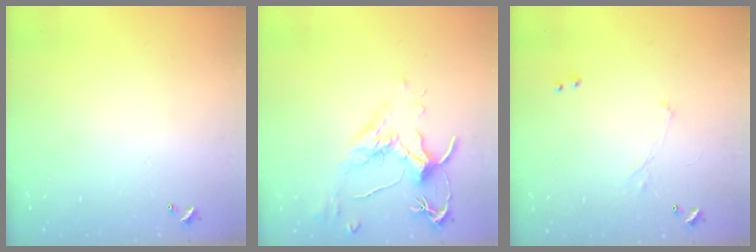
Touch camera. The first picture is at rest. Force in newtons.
{"total": 1.6, "press": 1.4, "slide": 0.7}
{"total": 0.7, "press": 0.3, "slide": 0.6}